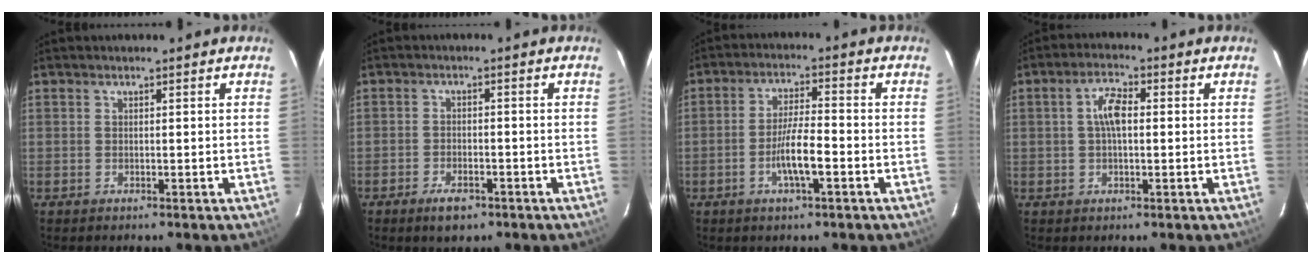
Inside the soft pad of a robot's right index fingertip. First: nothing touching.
{"total": 4.6, "force": [-3.0, 2.3, 2.5], "torque": [-0.057, -0.001, -0.049]}
{"total": 6.7, "force": [-2.6, 1.0, 6.1], "torque": [-0.119, 0.000, -0.046]}
{"total": 4.8, "force": [0.3, 2.1, 4.3], "torque": [-0.085, 0.014, 0.006]}